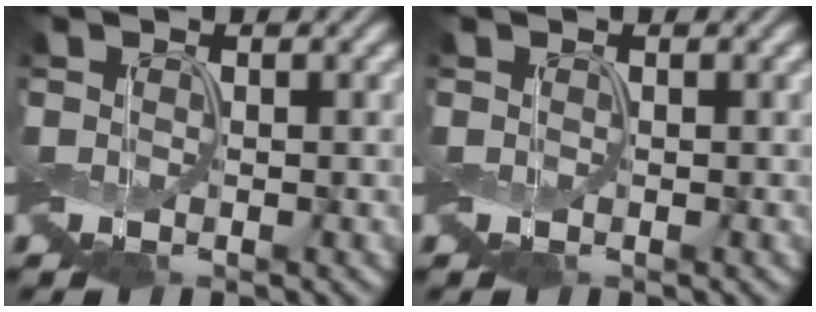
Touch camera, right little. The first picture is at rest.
{"total": 0.0}